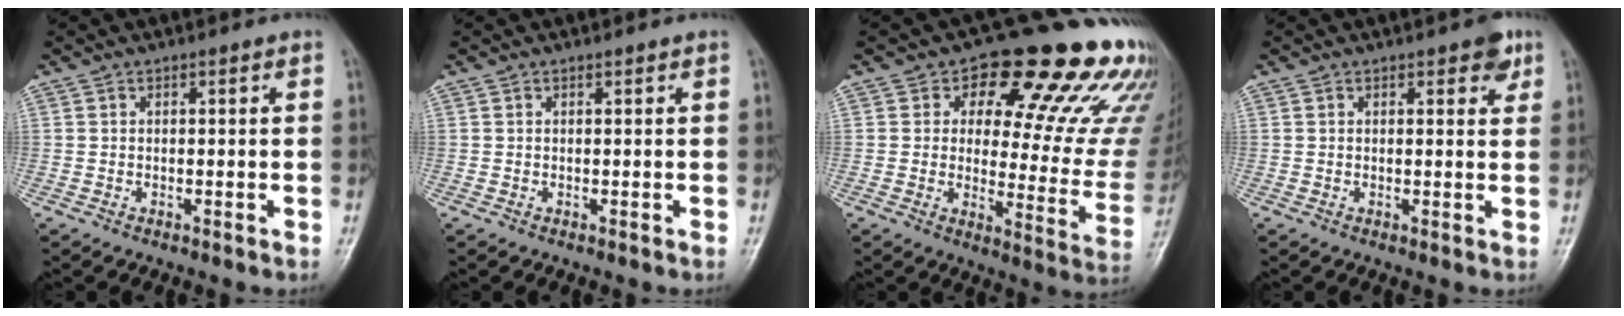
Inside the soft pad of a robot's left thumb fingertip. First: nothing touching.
{"total": 0.0}
{"total": 21.9, "force": [14.0, 9.5, 13.8], "torque": [-0.114, -0.074, 0.167]}
{"total": 3.1, "force": [1.8, 1.4, 2.1], "torque": [-0.012, -0.005, 0.018]}